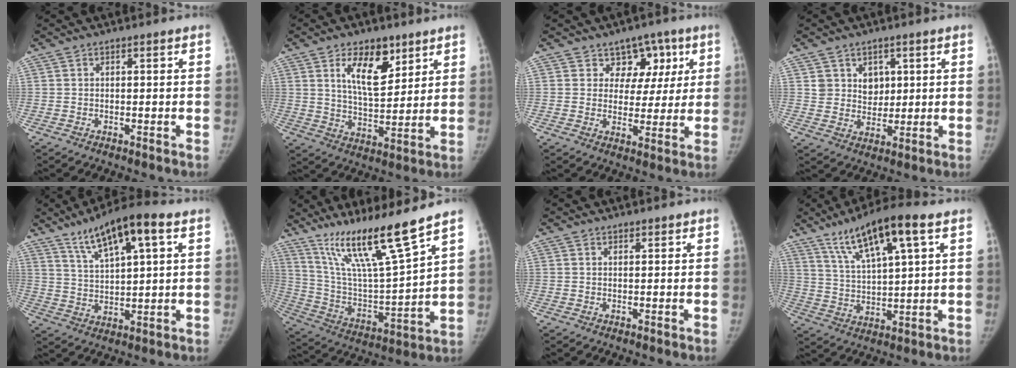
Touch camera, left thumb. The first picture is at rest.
{"total": 11.2, "force": [5.8, 5.6, 7.7], "torque": [-0.099, -0.040, 0.104]}
{"total": 8.0, "force": [4.0, 6.4, 2.6], "torque": [0.016, -0.010, 0.055]}
{"total": 5.7, "force": [2.2, 4.7, 2.3], "torque": [-0.005, -0.014, 0.041]}
{"total": 13.0, "force": [6.8, 3.0, 10.7], "torque": [-0.179, -0.012, 0.121]}
{"total": 18.9, "force": [13.3, 0.6, 13.3], "torque": [-0.218, -0.071, 0.248]}
{"total": 0.7, "force": [0.6, 0.3, 0.1], "torque": [0.000, -0.005, 0.010]}
{"total": 13.9, "force": [7.6, 2.8, 11.3], "torque": [-0.195, -0.017, 0.141]}